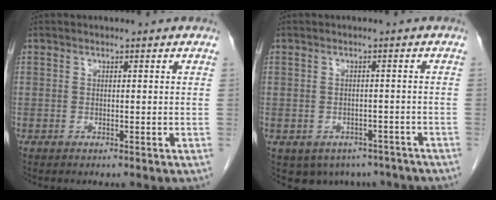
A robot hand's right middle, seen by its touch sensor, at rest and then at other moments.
{"total": 7.9, "force": [-5.6, 5.3, 1.9], "torque": [-0.020, 0.003, -0.063]}